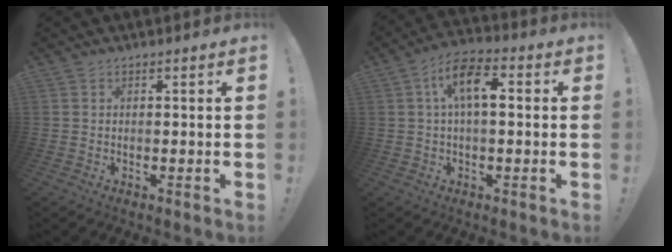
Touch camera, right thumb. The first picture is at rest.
{"total": 10.6, "force": [2.0, 5.2, 8.9], "torque": [-0.143, 0.011, 0.038]}